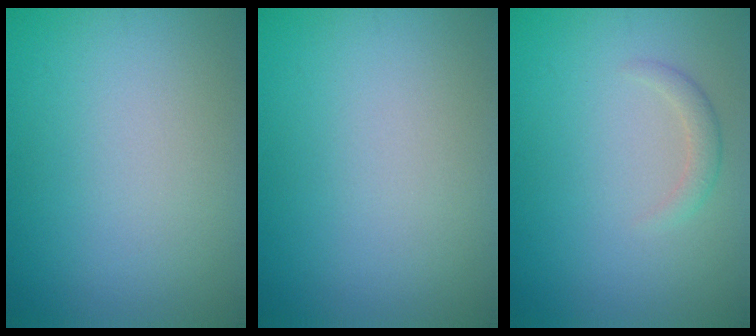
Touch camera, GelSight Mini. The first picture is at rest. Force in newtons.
{"total": 0.0}
{"total": 1.4, "press": 1.4, "slide": 0.1}